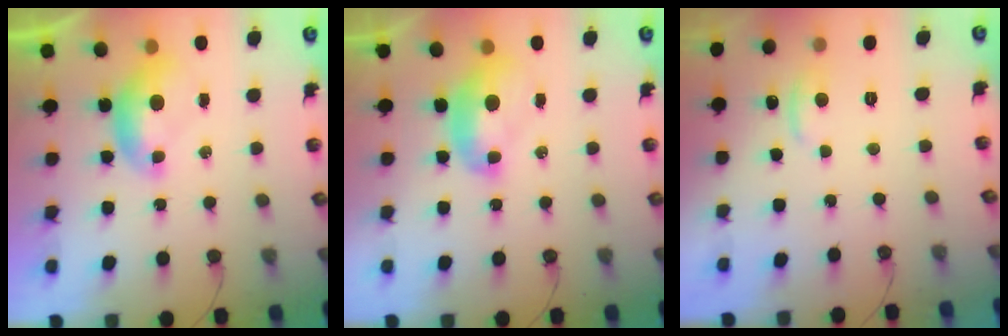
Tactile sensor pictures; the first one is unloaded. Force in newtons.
{"total": 2.5, "press": 2.5, "slide": 0.3}
{"total": 1.5, "press": 1.2, "slide": 0.9}